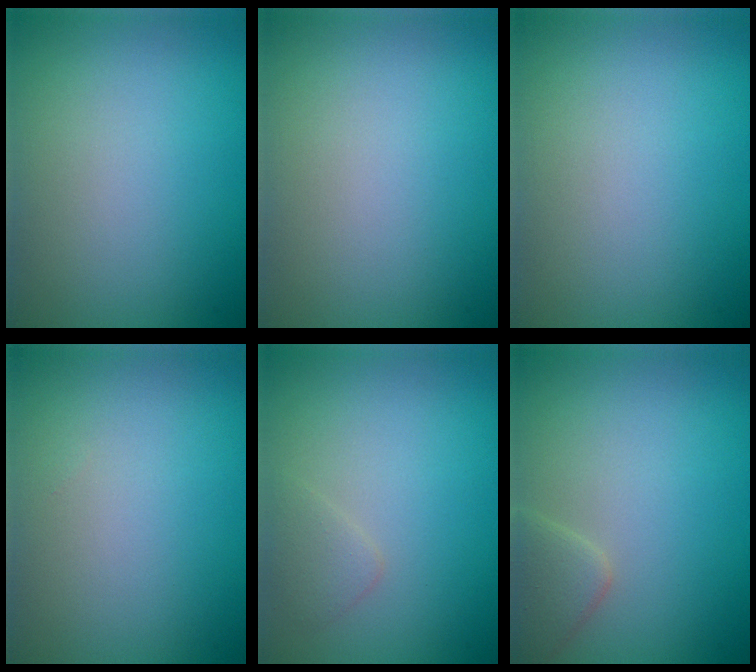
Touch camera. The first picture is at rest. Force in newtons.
{"total": 0.0}
{"total": 0.0}
{"total": 0.0}
{"total": 1.2, "press": 1.2, "slide": 0.1}
{"total": 2.2, "press": 2.2, "slide": 0.1}